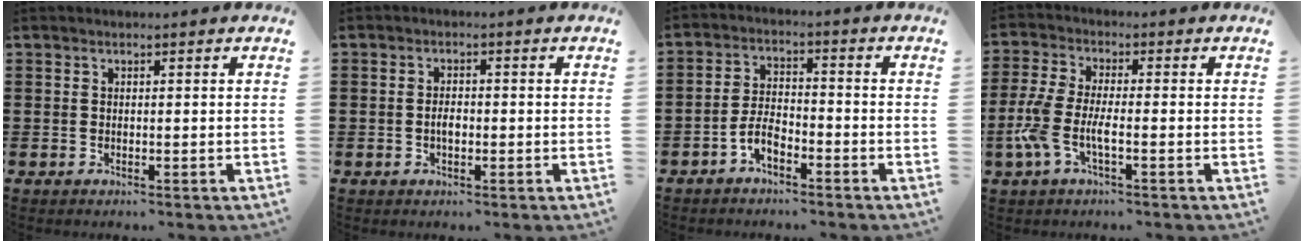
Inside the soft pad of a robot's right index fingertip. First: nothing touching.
{"total": 2.0, "force": [-0.4, 0.9, 1.8], "torque": [-0.033, 0.003, -0.008]}
{"total": 4.3, "force": [-2.7, 1.8, 2.8], "torque": [-0.071, 0.004, -0.057]}
{"total": 5.9, "force": [-2.1, 1.9, 5.2], "torque": [-0.132, -0.011, -0.048]}